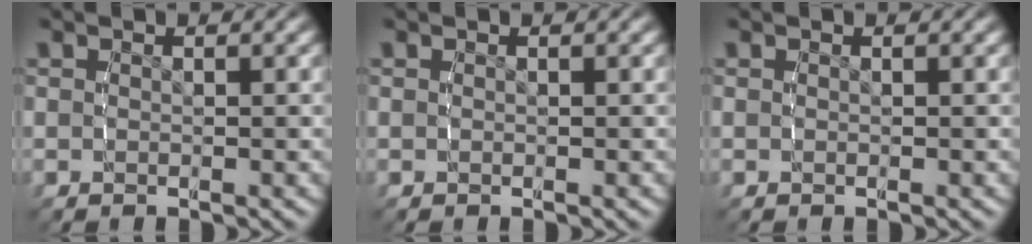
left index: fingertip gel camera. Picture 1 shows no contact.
{"total": 0.0}
{"total": 0.0}